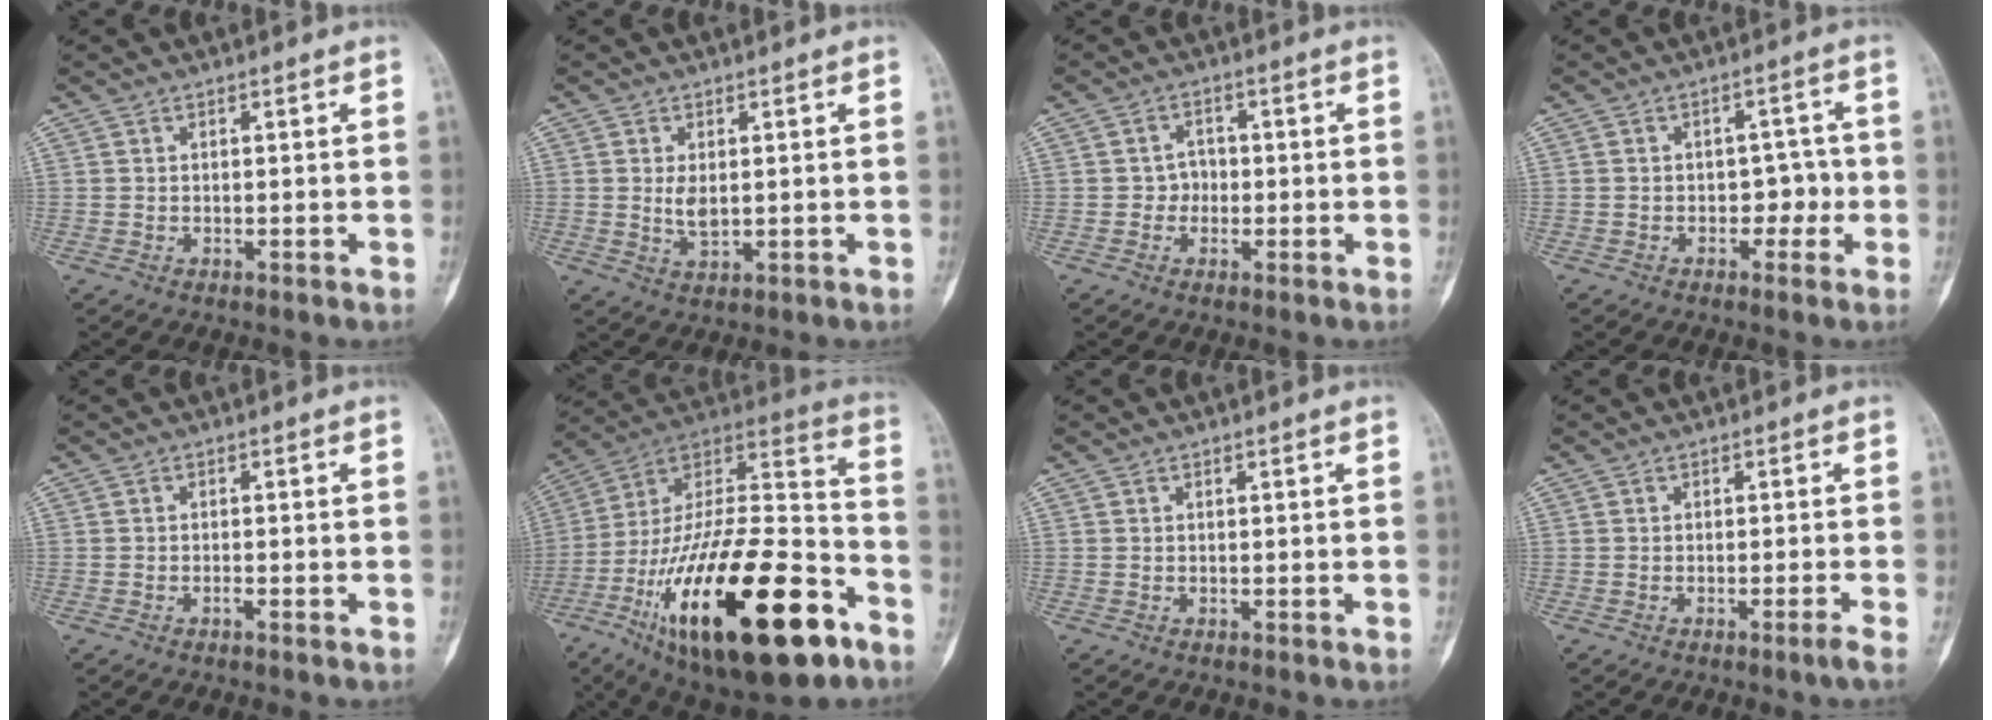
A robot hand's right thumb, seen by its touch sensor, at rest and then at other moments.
{"total": 3.5, "force": [0.3, 2.1, 2.7], "torque": [-0.040, -0.009, 0.012]}
{"total": 3.1, "force": [-0.5, 2.9, 1.1], "torque": [0.010, 0.010, -0.016]}
{"total": 4.2, "force": [-1.0, 3.2, 2.5], "torque": [0.001, 0.021, -0.018]}
{"total": 0.7, "force": [-0.5, 0.4, 0.4], "torque": [-0.005, 0.003, -0.009]}
{"total": 38.1, "force": [-17.2, 14.6, 30.7], "torque": [-0.527, 0.053, -0.278]}
{"total": 0.0}
{"total": 1.3, "force": [-0.8, -0.4, 0.9], "torque": [-0.021, 0.005, -0.016]}